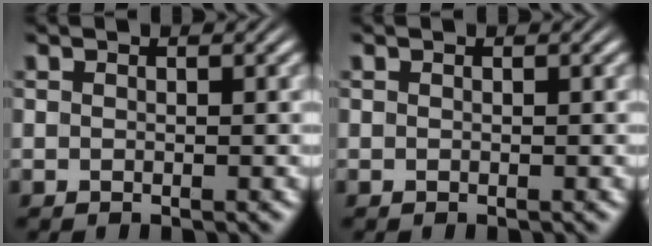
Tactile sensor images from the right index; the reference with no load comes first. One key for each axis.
{"total": 0.0}